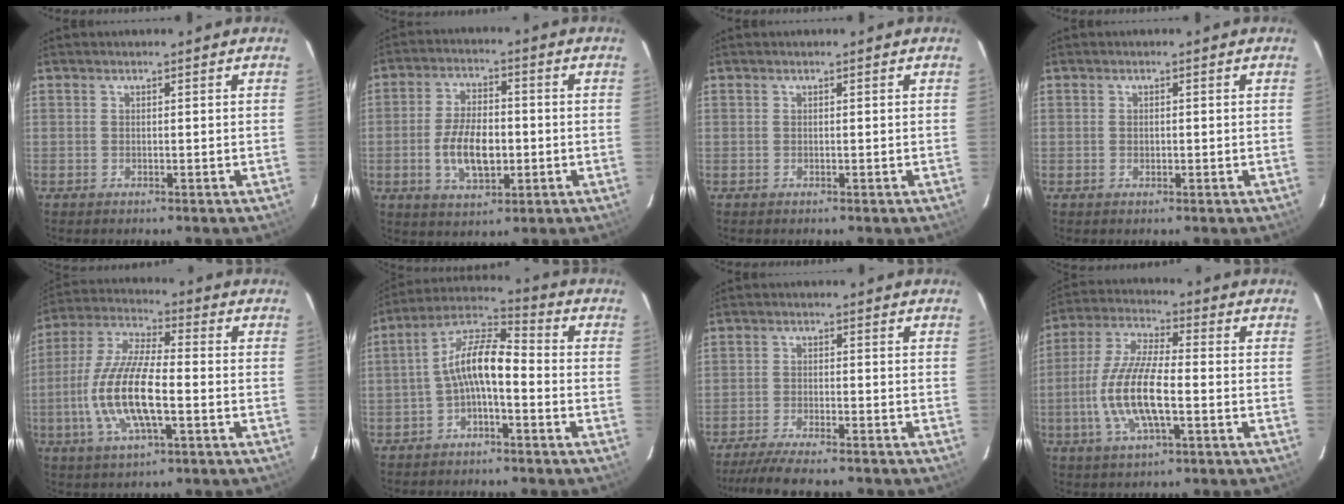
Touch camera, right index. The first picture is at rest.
{"total": 9.9, "force": [-2.0, 5.0, 8.3], "torque": [-0.165, -0.001, -0.030]}
{"total": 0.0}
{"total": 0.9, "force": [-0.1, 0.7, 0.5], "torque": [-0.006, 0.001, -0.002]}
{"total": 15.2, "force": [-3.6, 4.6, 14.0], "torque": [-0.291, -0.005, -0.070]}
{"total": 9.0, "force": [-2.6, 3.1, 8.0], "torque": [-0.171, 0.022, -0.052]}
{"total": 10.6, "force": [-9.3, 1.7, 4.9], "torque": [-0.112, -0.018, -0.150]}
{"total": 13.5, "force": [-3.2, 4.1, 12.5], "torque": [-0.261, -0.004, -0.063]}